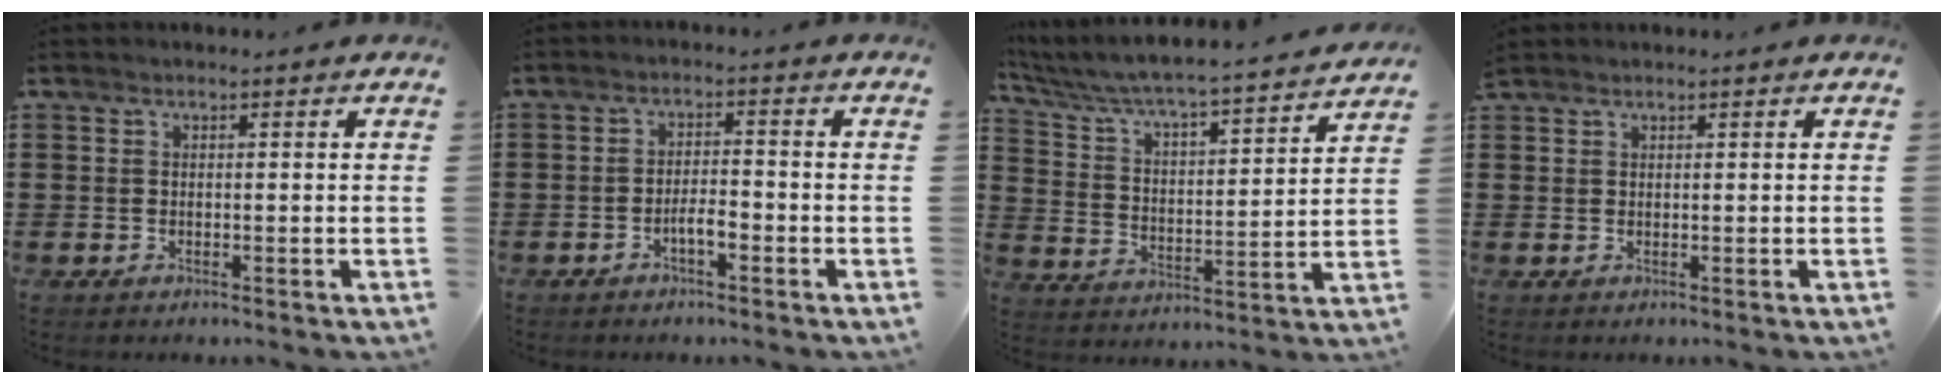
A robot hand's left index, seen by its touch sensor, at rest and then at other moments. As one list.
[{"total": 3.0, "force": [-1.5, 0.8, 2.5], "torque": [-0.044, 0.006, -0.029]}, {"total": 4.3, "force": [3.9, -0.1, 1.7], "torque": [-0.056, -0.042, 0.055]}, {"total": 1.3, "force": [1.2, 0.3, 0.2], "torque": [-0.005, 0.001, 0.024]}]